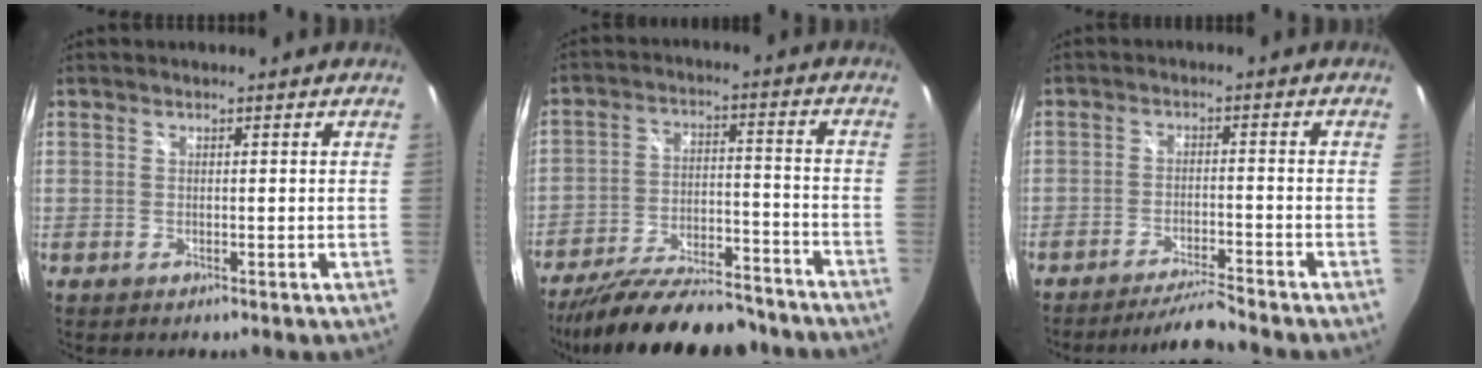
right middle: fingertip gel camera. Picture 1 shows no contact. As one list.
[{"total": 22.7, "force": [-19.2, 6.3, 10.1], "torque": [-0.189, -0.019, -0.275]}, {"total": 6.3, "force": [-6.0, -0.4, 1.9], "torque": [-0.053, 0.003, -0.104]}]